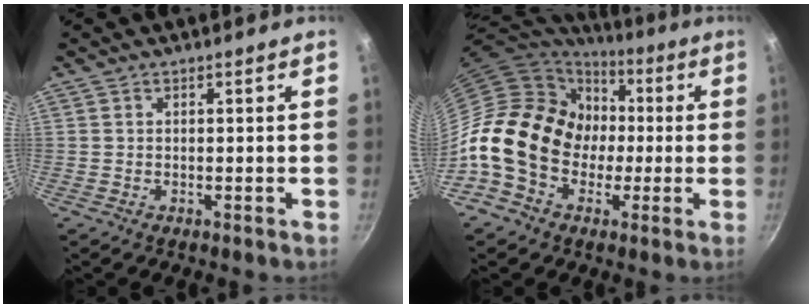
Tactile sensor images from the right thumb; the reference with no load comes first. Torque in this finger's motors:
{"motor_torque": [1.00, 2.03, 1.42, -1.36, 0.39]}